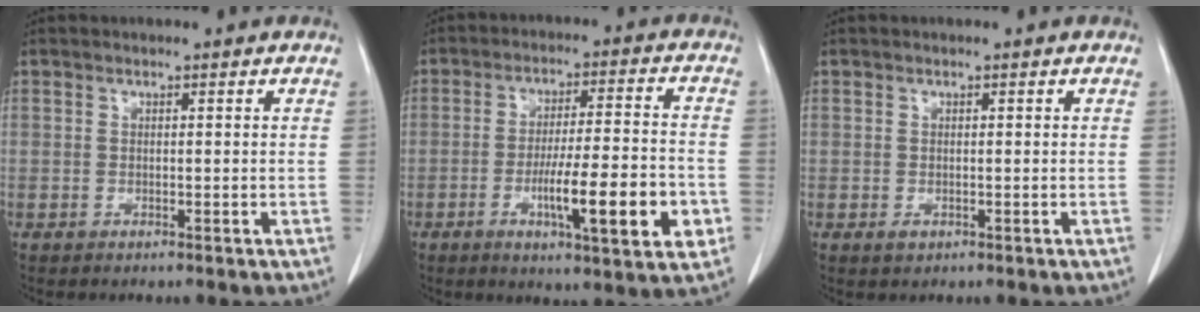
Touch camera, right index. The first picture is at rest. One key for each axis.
{"total": 13.7, "fx": -4.3, "fy": 1.5, "fz": 12.9, "tx": -0.202, "ty": -0.006, "tz": -0.065}
{"total": 1.0, "fx": -0.4, "fy": 0.8, "fz": 0.5, "tx": -0.008, "ty": 0.000, "tz": -0.001}